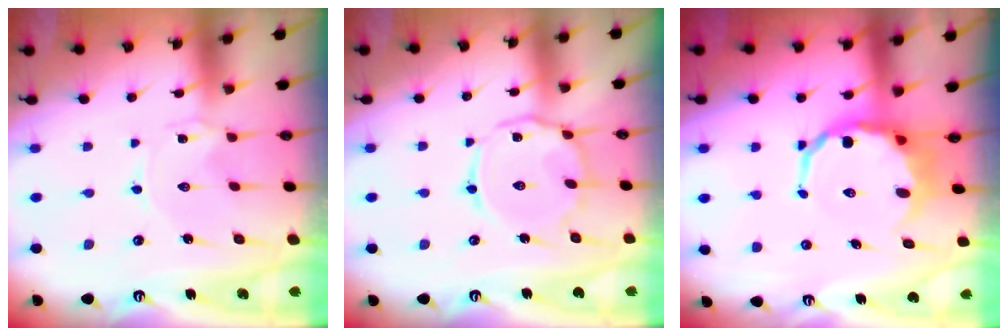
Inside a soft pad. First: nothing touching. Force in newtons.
{"total": 9.4, "press": 9.4, "slide": 0.8}
{"total": 8.3, "press": 7.9, "slide": 2.5}